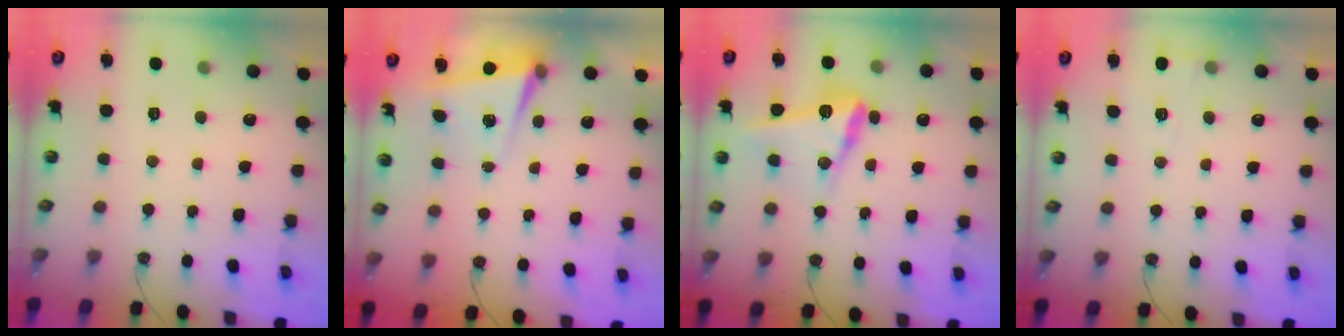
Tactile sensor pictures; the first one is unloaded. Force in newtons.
{"total": 5.6, "press": 5.5, "slide": 0.9}
{"total": 14.5, "press": 14.4, "slide": 1.2}
{"total": 2.5, "press": 2.4, "slide": 0.7}